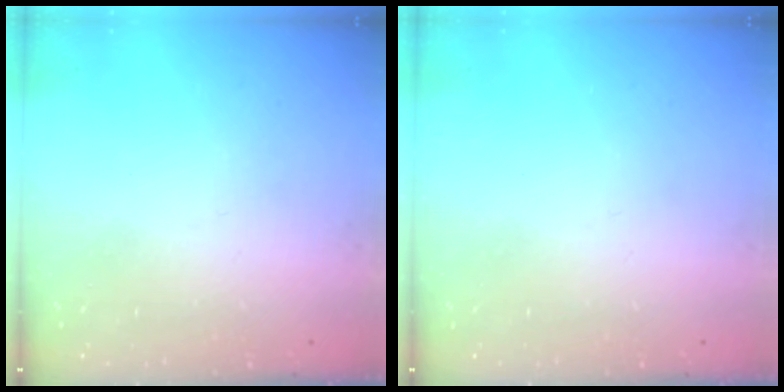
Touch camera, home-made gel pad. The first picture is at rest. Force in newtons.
{"total": 0.0}